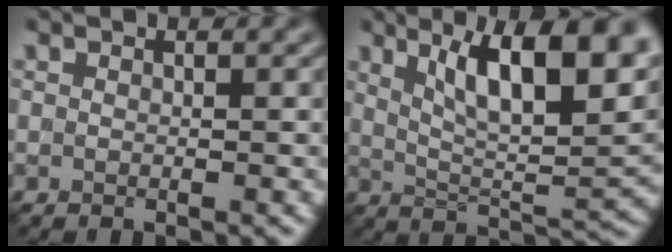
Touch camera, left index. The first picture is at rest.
{"total": 11.4, "force": [5.1, 3.5, 9.6], "torque": [-0.128, 0.003, 0.080]}